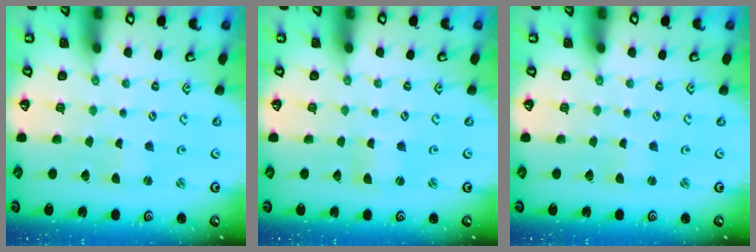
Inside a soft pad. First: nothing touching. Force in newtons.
{"total": 0.8, "press": 0.8, "slide": 0.3}
{"total": 1.0, "press": 0.9, "slide": 0.1}